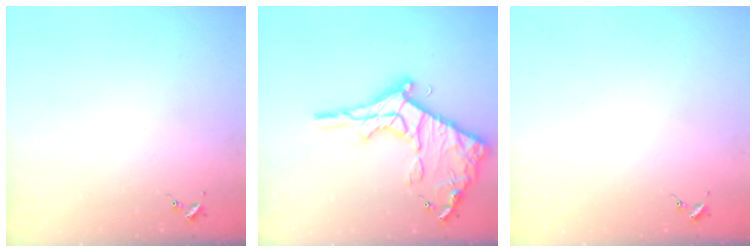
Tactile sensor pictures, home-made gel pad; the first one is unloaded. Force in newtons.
{"total": 21.0, "press": 20.9, "slide": 1.8}
{"total": 0.0}